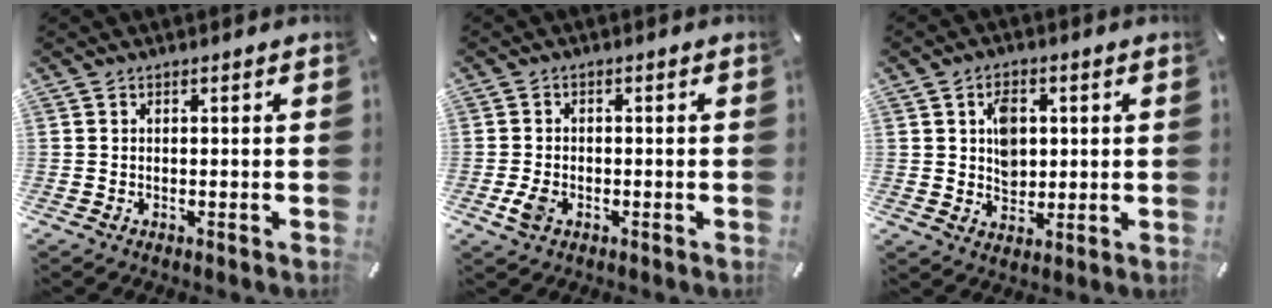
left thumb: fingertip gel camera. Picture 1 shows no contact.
{"total": 3.9, "force": [-1.4, 2.6, 2.4], "torque": [-0.060, 0.000, -0.029]}
{"total": 6.6, "force": [1.3, 5.3, 3.7], "torque": [-0.048, -0.001, 0.019]}